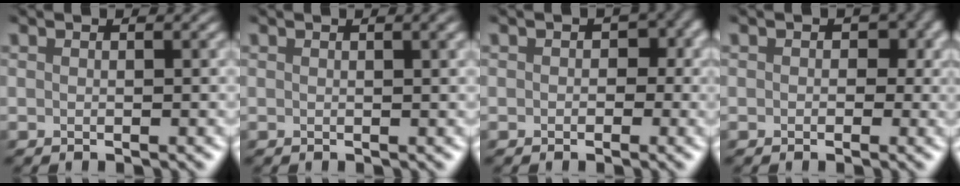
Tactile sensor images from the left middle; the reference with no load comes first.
{"total": 1.3, "force": [0.4, 0.5, 1.2], "torque": [-0.006, 0.000, -0.002]}
{"total": 1.8, "force": [-0.2, 1.6, 0.7], "torque": [0.017, 0.006, -0.013]}
{"total": 2.2, "force": [0.0, 2.0, 1.0], "torque": [0.015, 0.008, -0.009]}